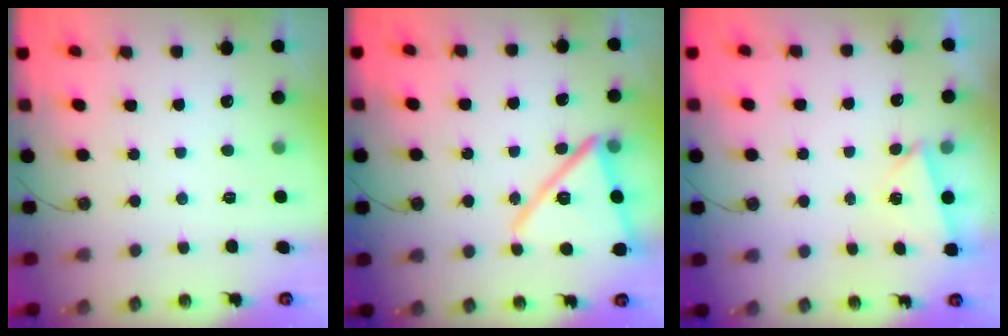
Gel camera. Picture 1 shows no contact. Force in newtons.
{"total": 17.1, "press": 17.0, "slide": 1.7}
{"total": 2.2, "press": 1.2, "slide": 1.8}